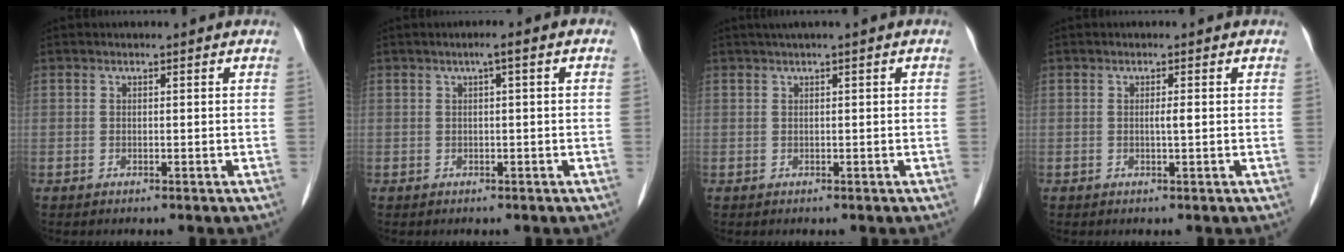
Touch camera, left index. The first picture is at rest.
{"total": 1.8, "force": [0.7, 0.1, 1.7], "torque": [-0.029, 0.010, 0.010]}
{"total": 1.5, "force": [0.8, -0.2, 1.3], "torque": [-0.029, 0.013, 0.018]}
{"total": 0.9, "force": [0.0, -0.1, 0.9], "torque": [-0.021, 0.000, 0.002]}